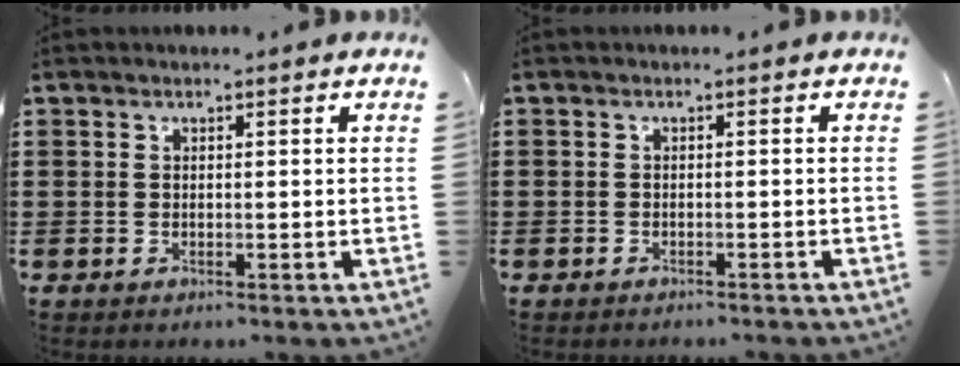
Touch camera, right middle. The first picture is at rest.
{"total": 0.8, "force": [-0.8, 0.3, -0.1], "torque": [0.001, 0.003, -0.018]}